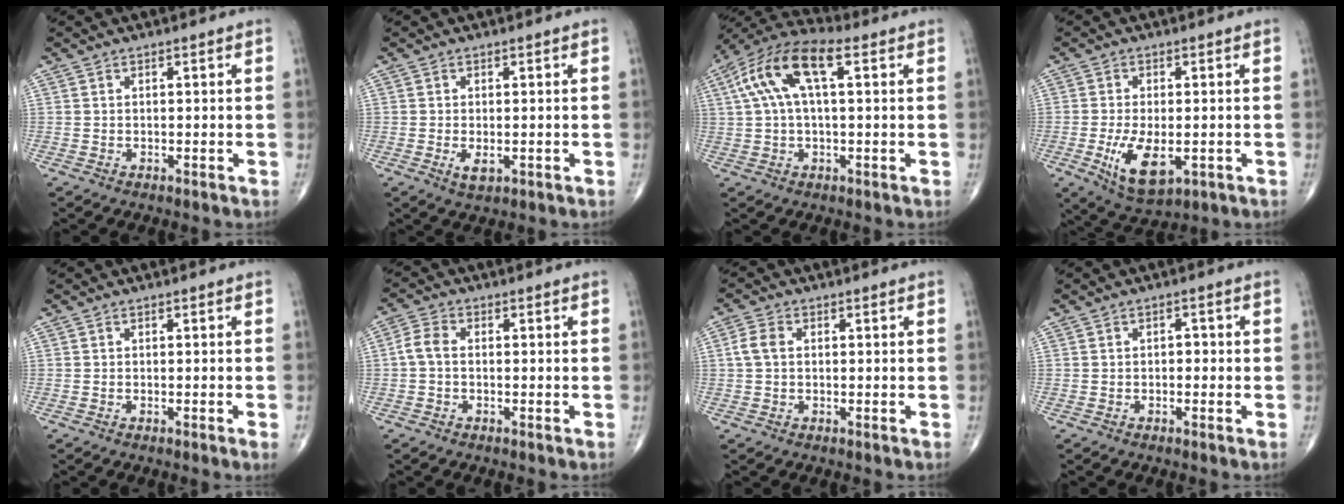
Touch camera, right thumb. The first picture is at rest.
{"total": 2.5, "force": [-0.6, 1.2, 2.1], "torque": [-0.038, -0.005, -0.009]}
{"total": 13.2, "force": [3.6, 5.2, 11.6], "torque": [-0.246, 0.044, 0.059]}
{"total": 9.1, "force": [-2.4, 4.4, 7.6], "torque": [-0.134, -0.014, -0.030]}
{"total": 1.1, "force": [-0.4, -0.2, 1.0], "torque": [-0.019, -0.004, -0.006]}
{"total": 3.4, "force": [-0.3, 2.2, 2.6], "torque": [-0.055, 0.010, -0.014]}
{"total": 3.2, "force": [0.3, 2.2, 2.3], "torque": [-0.054, 0.008, 0.003]}
{"total": 1.6, "force": [-0.2, 1.1, 1.2], "torque": [-0.006, 0.004, -0.009]}